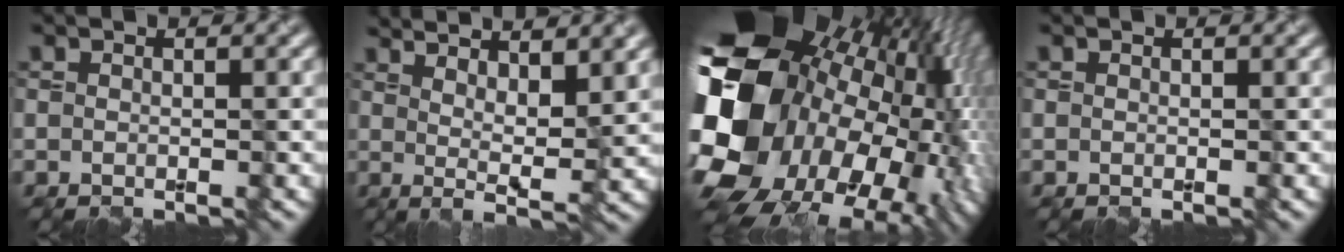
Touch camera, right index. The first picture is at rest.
{"total": 6.4, "force": [3.7, 1.3, 5.1], "torque": [-0.057, 0.003, 0.053]}
{"total": 21.9, "force": [-1.5, 17.5, 13.1], "torque": [-0.256, -0.037, -0.034]}
{"total": 0.0}